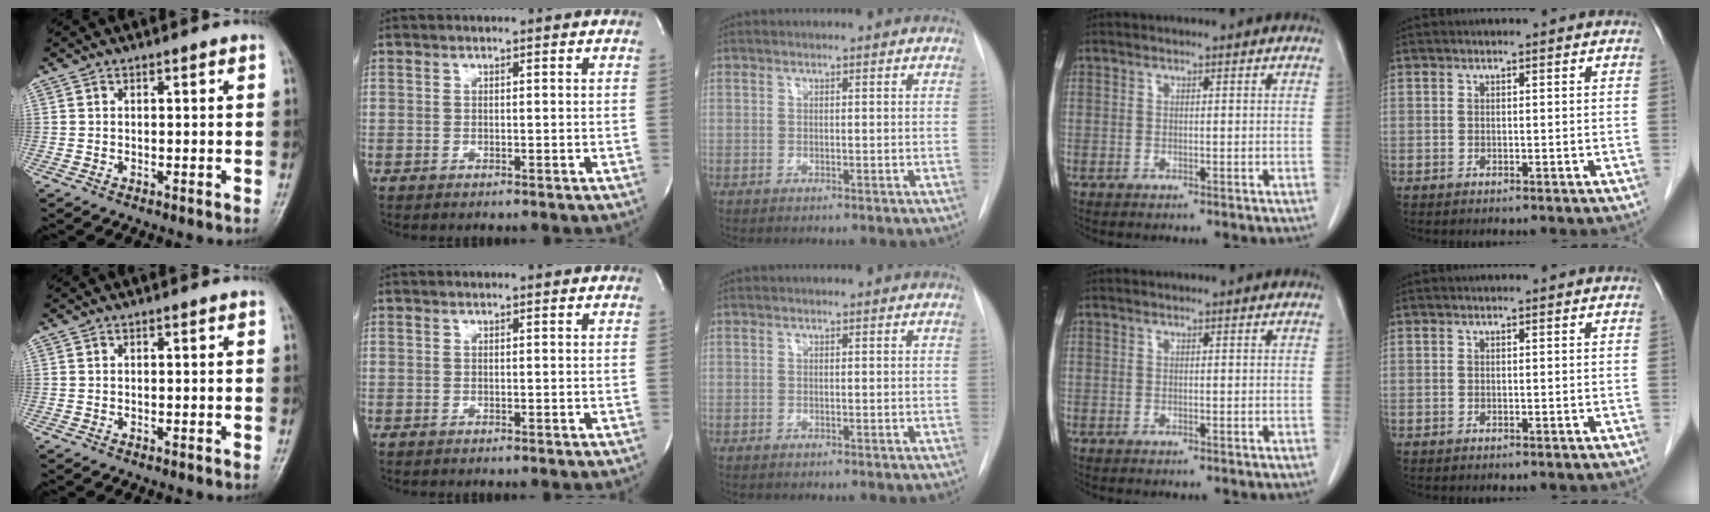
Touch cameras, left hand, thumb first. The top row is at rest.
{}